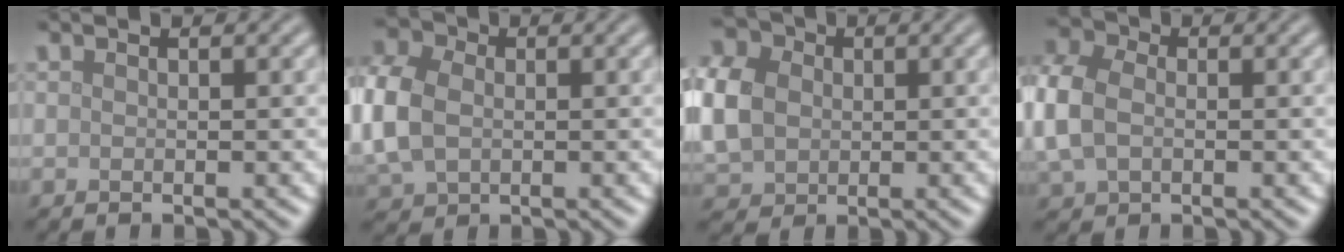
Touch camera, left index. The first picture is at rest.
{"total": 7.3, "force": [0.0, 5.5, 4.7], "torque": [-0.149, 0.004, 0.002]}
{"total": 7.9, "force": [0.5, 6.4, 4.5], "torque": [-0.116, 0.014, -0.003]}
{"total": 6.4, "force": [-0.1, 4.8, 4.2], "torque": [-0.134, 0.002, 0.001]}